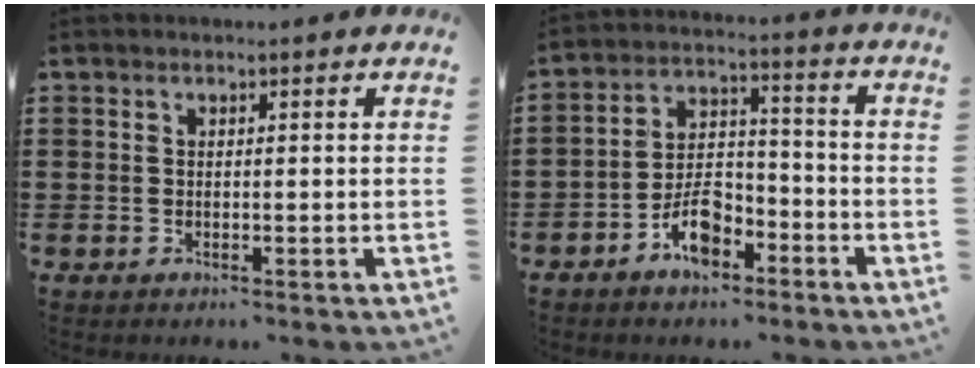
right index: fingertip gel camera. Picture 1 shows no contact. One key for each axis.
{"total": 7.3, "fx": -4.7, "fy": 3.5, "fz": 4.5, "tx": -0.091, "ty": 0.014, "tz": -0.087}